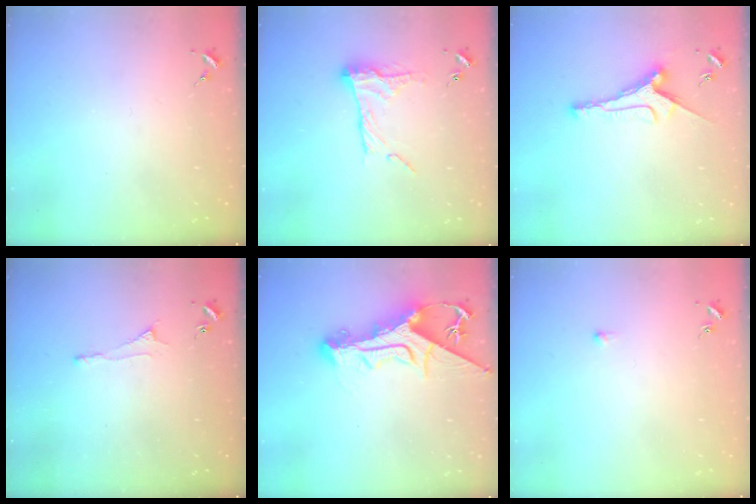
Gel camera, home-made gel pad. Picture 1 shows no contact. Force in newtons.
{"total": 13.9, "press": 13.9, "slide": 1.1}
{"total": 8.7, "press": 8.7, "slide": 0.4}
{"total": 3.2, "press": 3.2, "slide": 0.5}
{"total": 14.5, "press": 14.4, "slide": 1.2}
{"total": 2.7, "press": 2.7, "slide": 0.6}